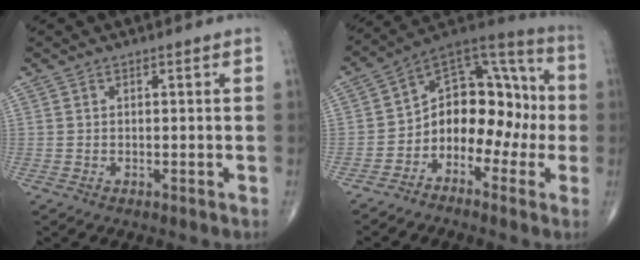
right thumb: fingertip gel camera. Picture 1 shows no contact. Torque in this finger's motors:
{"motor_torque": [-0.19, 0.28, 0.86, -0.52, 0.08]}